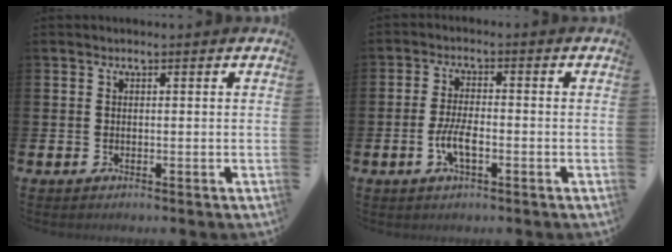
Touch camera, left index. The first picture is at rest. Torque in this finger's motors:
{"motor_torque": [0.88, 0.33, 0.14, 0.18]}